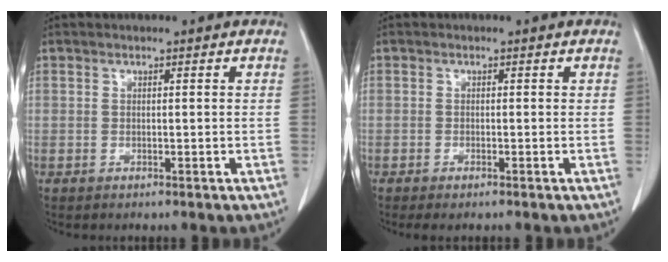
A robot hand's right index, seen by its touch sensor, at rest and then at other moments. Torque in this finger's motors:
{"motor_torque": [0.14, -0.12, 0.07, 0.03]}